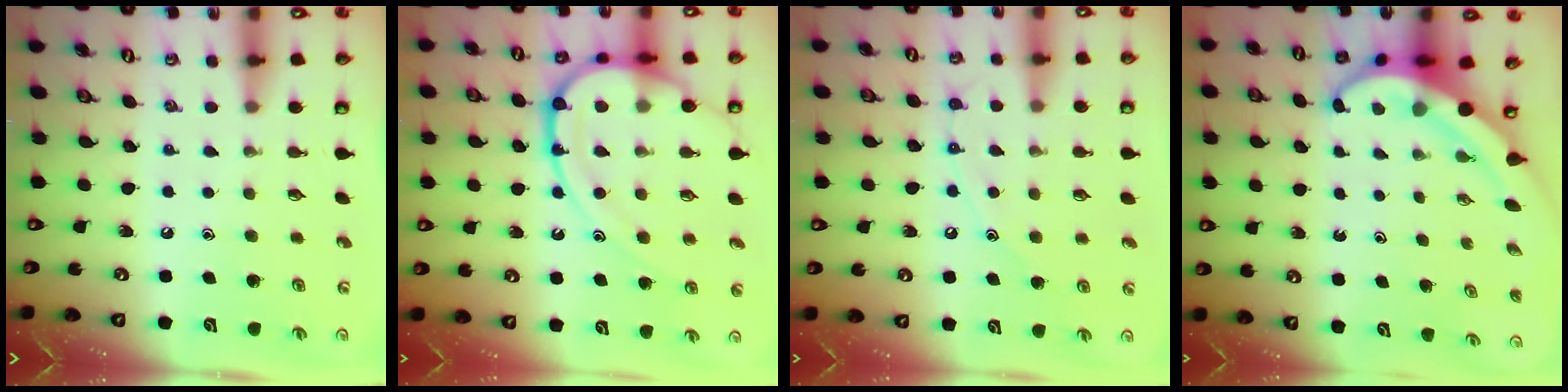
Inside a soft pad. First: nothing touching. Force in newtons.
{"total": 16.7, "press": 16.6, "slide": 1.4}
{"total": 8.8, "press": 8.7, "slide": 0.9}
{"total": 6.7, "press": 6.5, "slide": 1.5}